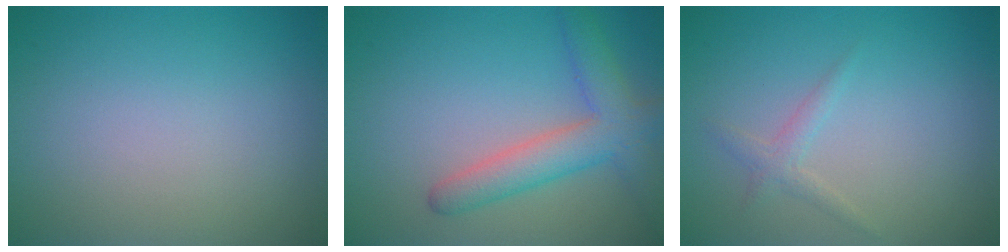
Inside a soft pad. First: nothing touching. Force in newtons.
{"total": 4.7, "press": 4.7, "slide": 0.2}
{"total": 1.3, "press": 1.3, "slide": 0.0}